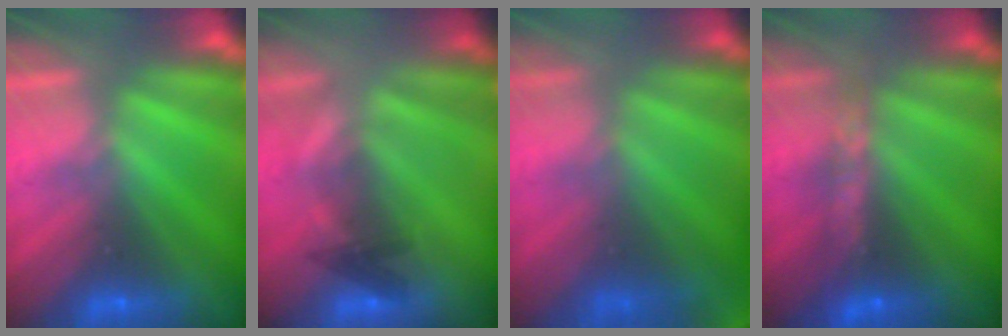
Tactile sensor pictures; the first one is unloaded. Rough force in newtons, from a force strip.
{"total": 2.2}
{"total": 9.9}
{"total": 6.9}